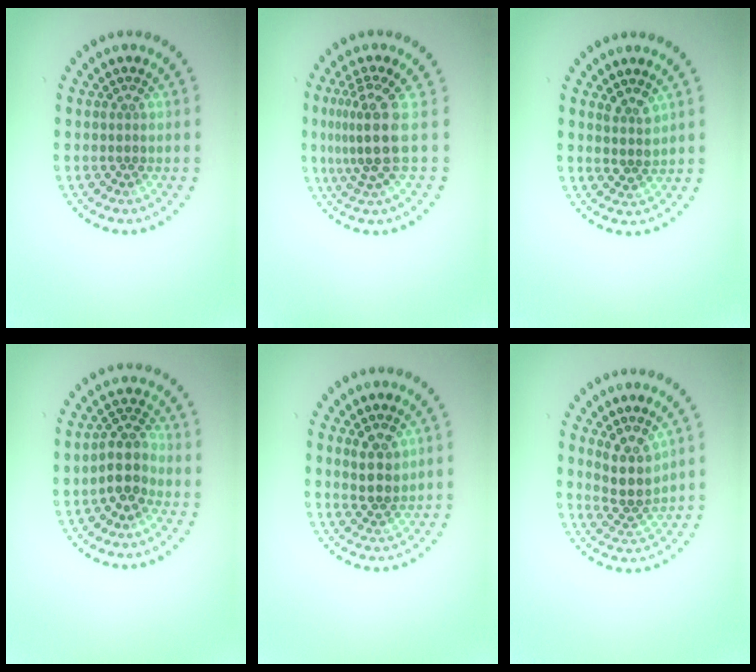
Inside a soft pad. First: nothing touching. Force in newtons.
{"total": 3.9, "press": 2.6, "slide": 2.9}
{"total": 1.7, "press": 1.3, "slide": 1.1}
{"total": 2.9, "press": 2.4, "slide": 1.7}
{"total": 2.3, "press": 2.0, "slide": 1.0}
{"total": 3.1, "press": 2.5, "slide": 1.9}